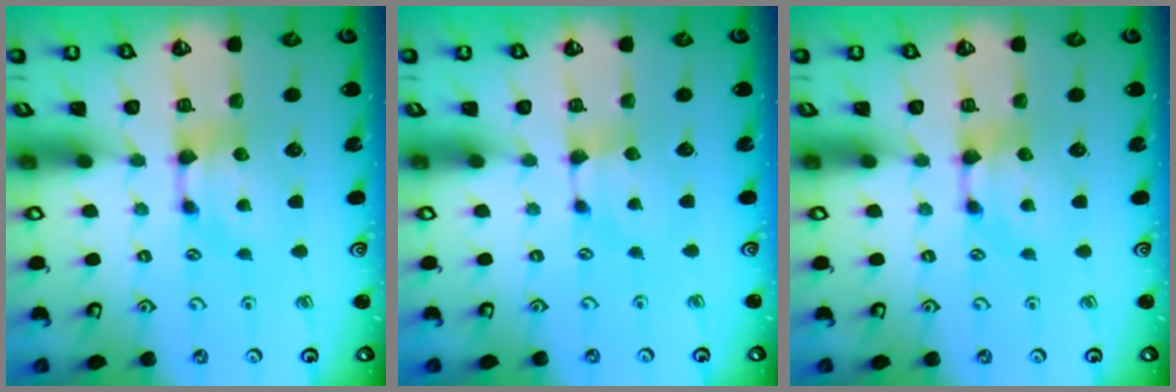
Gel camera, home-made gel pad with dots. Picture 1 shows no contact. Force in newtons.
{"total": 0.6, "press": 0.6, "slide": 0.3}
{"total": 0.0}